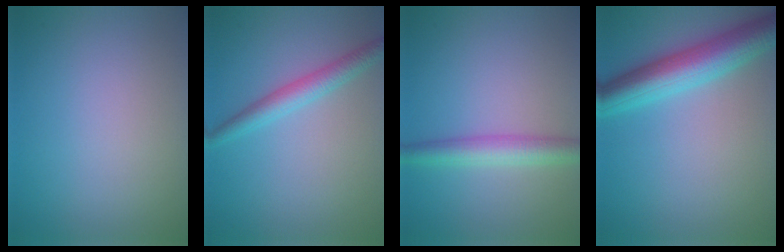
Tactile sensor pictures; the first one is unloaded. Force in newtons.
{"total": 2.7, "press": 2.7, "slide": 0.2}
{"total": 3.5, "press": 3.5, "slide": 0.1}
{"total": 6.8, "press": 6.8, "slide": 0.1}